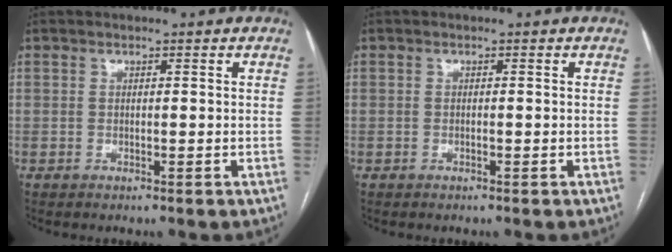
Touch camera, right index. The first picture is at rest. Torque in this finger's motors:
{"motor_torque": [-0.05, -0.15, -0.04, 0.00]}